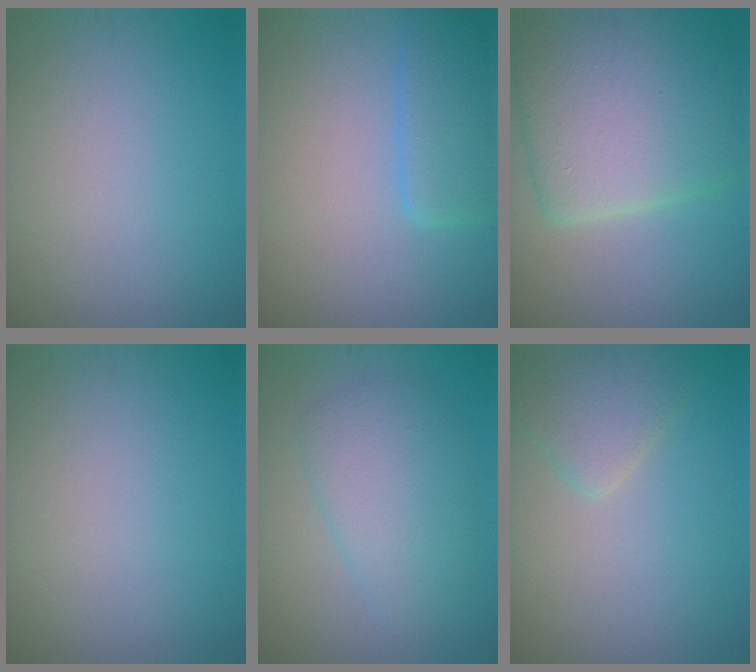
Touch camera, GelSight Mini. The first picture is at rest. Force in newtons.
{"total": 3.5, "press": 3.5, "slide": 0.3}
{"total": 9.7, "press": 9.7, "slide": 0.8}
{"total": 0.0}
{"total": 4.5, "press": 4.4, "slide": 0.2}
{"total": 2.6, "press": 2.6, "slide": 0.2}